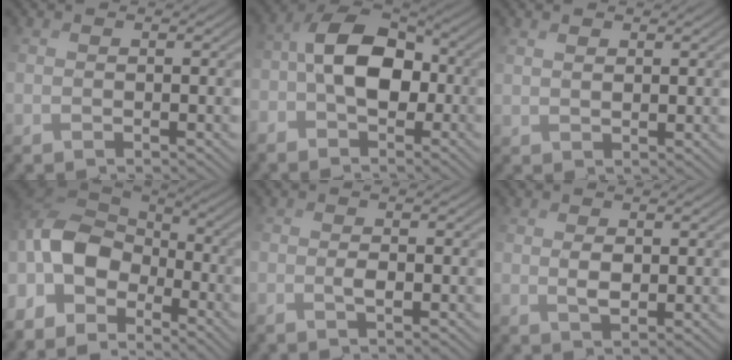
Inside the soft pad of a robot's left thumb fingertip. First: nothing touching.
{"total": 8.0, "force": [-1.1, 4.4, 6.6], "torque": [-0.133, 0.015, -0.030]}
{"total": 2.2, "force": [2.2, 0.4, 0.1], "torque": [-0.004, 0.008, 0.048]}
{"total": 10.6, "force": [-3.1, 5.6, 8.4], "torque": [-0.191, 0.008, -0.071]}
{"total": 1.5, "force": [-0.3, -0.1, 1.4], "torque": [-0.026, 0.009, -0.003]}
{"total": 1.9, "force": [1.0, 0.6, 1.5], "torque": [-0.034, 0.006, 0.025]}